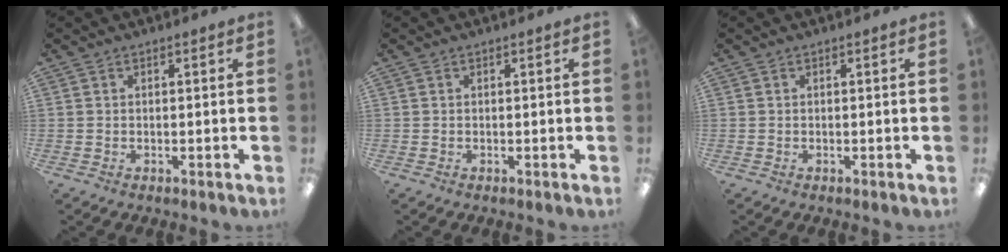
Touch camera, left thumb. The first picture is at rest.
{"total": 0.0}
{"total": 0.0}